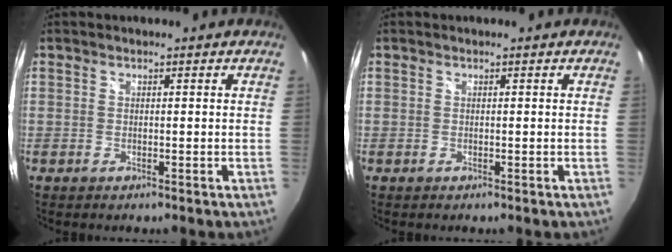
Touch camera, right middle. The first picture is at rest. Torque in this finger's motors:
{"motor_torque": [-0.08, -0.10, 0.00, 0.00]}